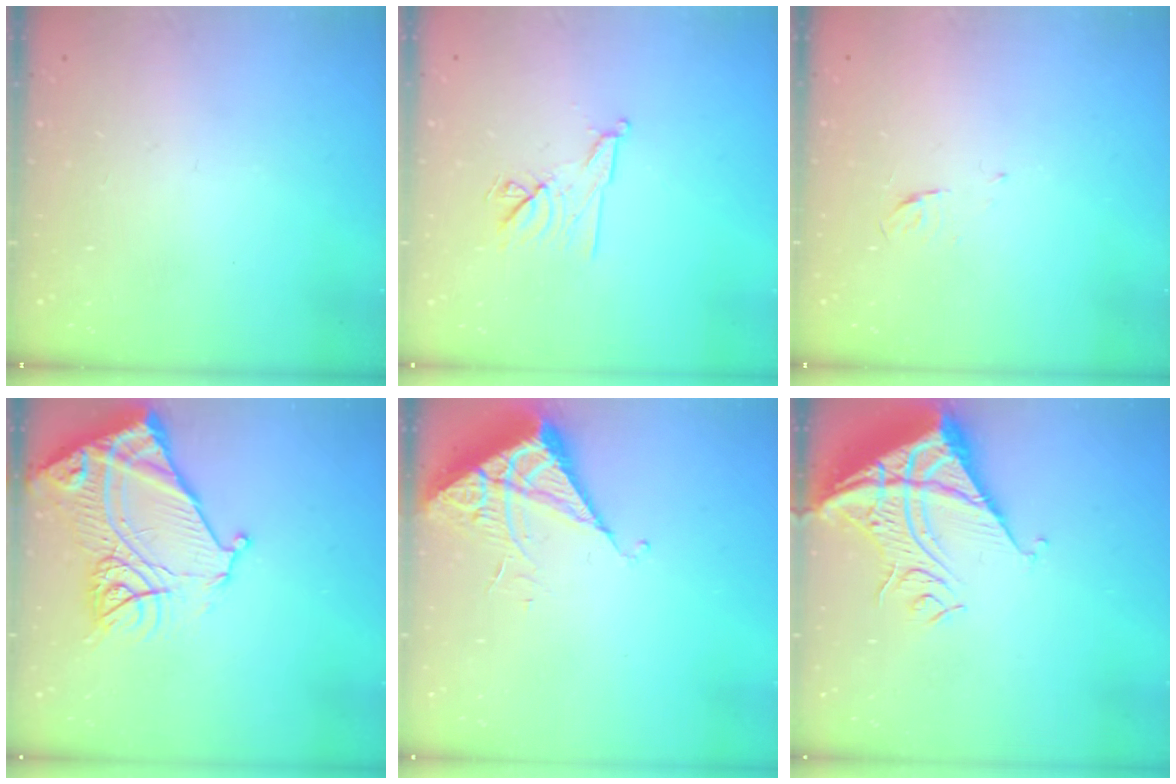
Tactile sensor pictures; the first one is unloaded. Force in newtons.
{"total": 8.9, "press": 8.9, "slide": 1.1}
{"total": 3.5, "press": 3.4, "slide": 0.8}
{"total": 18.5, "press": 18.4, "slide": 1.9}
{"total": 6.3, "press": 6.3, "slide": 0.2}
{"total": 14.2, "press": 14.1, "slide": 1.9}